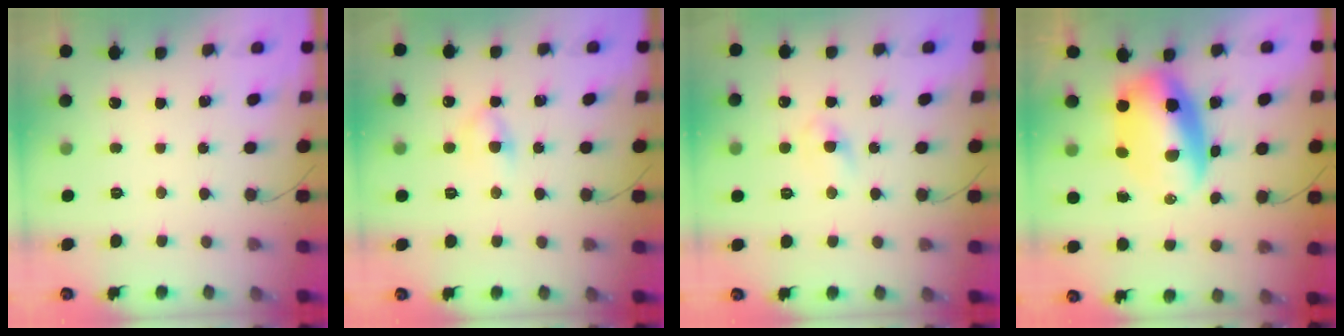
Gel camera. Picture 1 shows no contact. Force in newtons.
{"total": 5.2, "press": 5.0, "slide": 1.3}
{"total": 2.7, "press": 2.4, "slide": 1.1}
{"total": 10.2, "press": 9.9, "slide": 2.6}